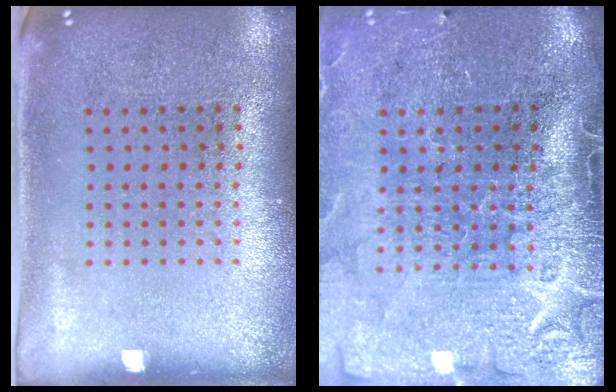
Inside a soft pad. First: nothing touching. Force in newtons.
{"total": 4.4, "press": 3.7, "slide": 2.4}